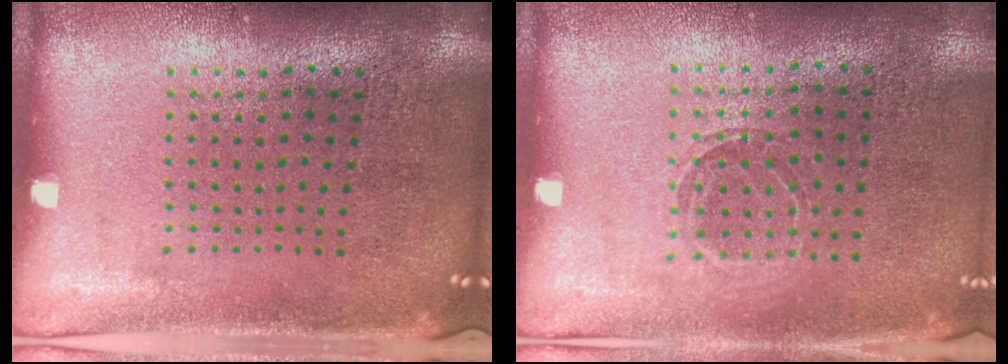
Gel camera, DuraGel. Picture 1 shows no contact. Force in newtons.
{"total": 1.0, "press": 1.0, "slide": 0.2}